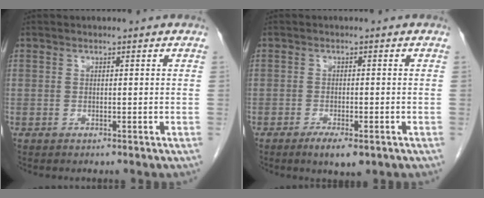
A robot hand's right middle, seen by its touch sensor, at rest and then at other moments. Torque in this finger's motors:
{"motor_torque": [0.39, -0.25, 0.08, 0.02]}